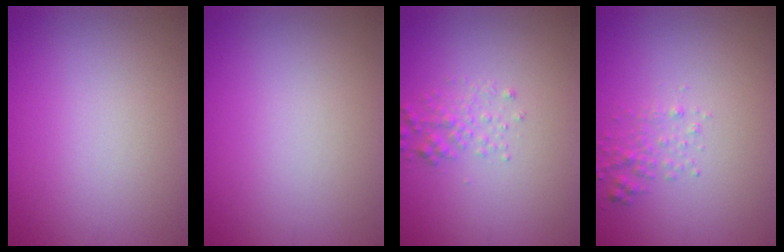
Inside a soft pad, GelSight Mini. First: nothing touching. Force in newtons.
{"total": 0.0}
{"total": 1.6, "press": 1.6, "slide": 0.0}
{"total": 1.6, "press": 1.5, "slide": 0.2}